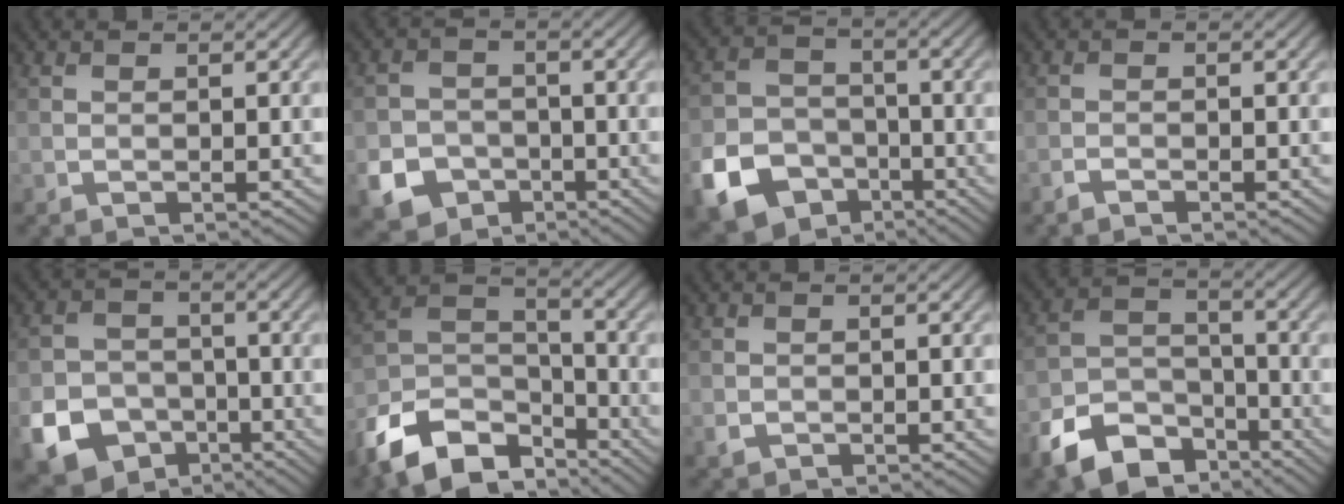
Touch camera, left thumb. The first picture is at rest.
{"total": 6.5, "force": [-3.3, 5.1, 2.5], "torque": [-0.051, -0.015, -0.068]}
{"total": 10.8, "force": [-5.6, 7.7, 5.0], "torque": [-0.125, -0.028, -0.114]}
{"total": 1.1, "force": [-1.0, 0.3, 0.4], "torque": [-0.011, -0.001, -0.022]}
{"total": 10.3, "force": [-5.0, 8.0, 4.2], "torque": [-0.102, -0.038, -0.106]}
{"total": 13.5, "force": [-9.5, 6.9, 6.7], "torque": [-0.158, -0.017, -0.187]}
{"total": 0.9, "force": [-0.4, 0.8, 0.3], "torque": [-0.007, -0.007, -0.006]}
{"total": 10.6, "force": [-6.9, 6.2, 5.0], "torque": [-0.108, -0.021, -0.138]}